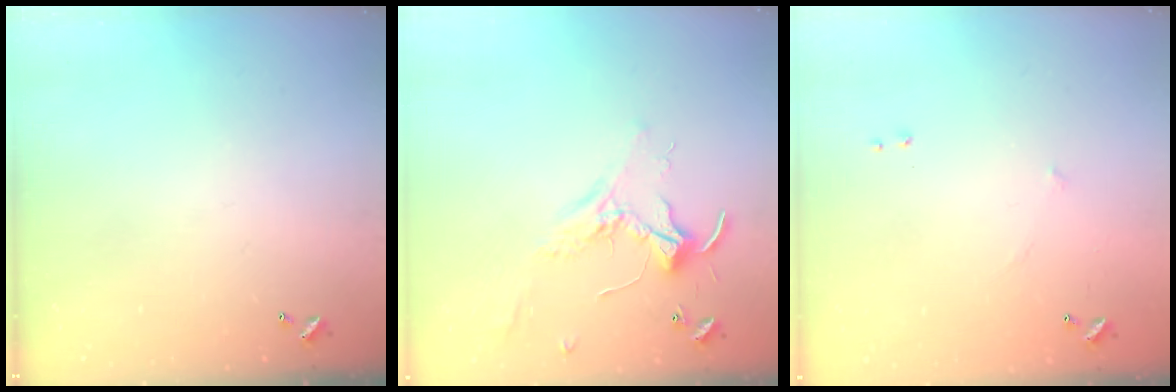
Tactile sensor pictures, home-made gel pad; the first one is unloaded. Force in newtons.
{"total": 2.3, "press": 2.3, "slide": 0.5}
{"total": 7.0, "press": 7.0, "slide": 0.6}